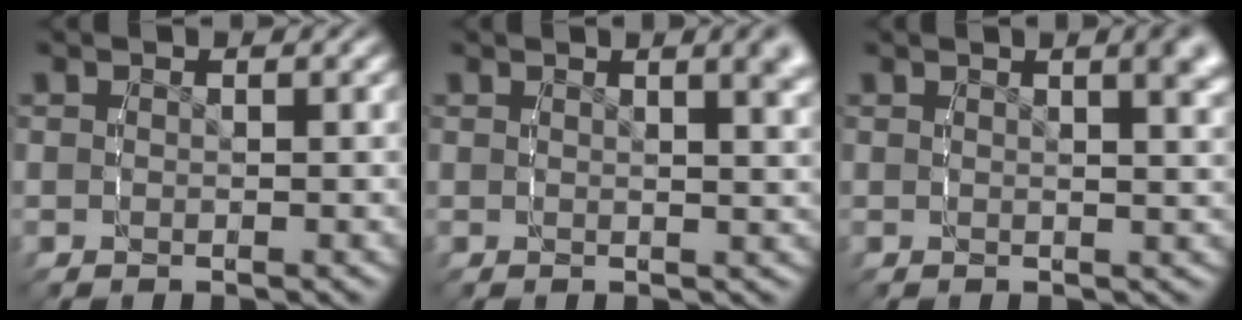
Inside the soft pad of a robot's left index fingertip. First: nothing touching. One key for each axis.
{"total": 3.0, "fx": 1.7, "fy": 0.2, "fz": 2.5, "tx": -0.026, "ty": 0.001, "tz": 0.027}
{"total": 2.9, "fx": 1.5, "fy": 0.2, "fz": 2.5, "tx": -0.027, "ty": 0.003, "tz": 0.025}